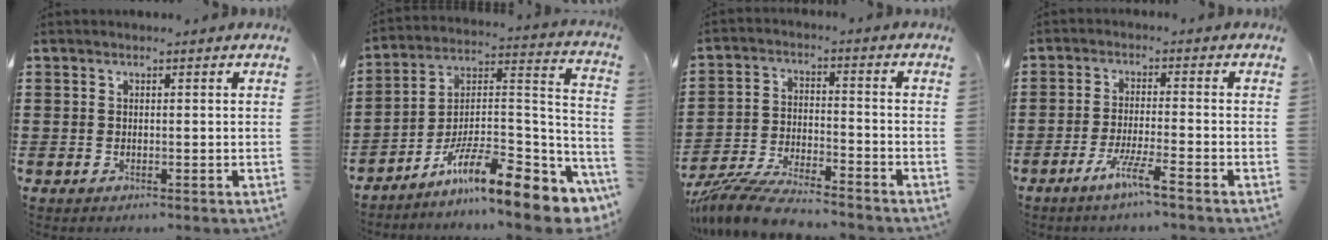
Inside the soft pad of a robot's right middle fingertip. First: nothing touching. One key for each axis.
{"total": 12.3, "fx": -8.9, "fy": 2.3, "fz": 8.2, "tx": -0.129, "ty": 0.011, "tz": -0.165}
{"total": 8.1, "fx": -7.6, "fy": 0.7, "fz": 2.8, "tx": -0.060, "ty": 0.005, "tz": -0.150}
{"total": 5.0, "fx": -3.5, "fy": -0.1, "fz": 3.5, "tx": -0.070, "ty": -0.010, "tz": -0.063}